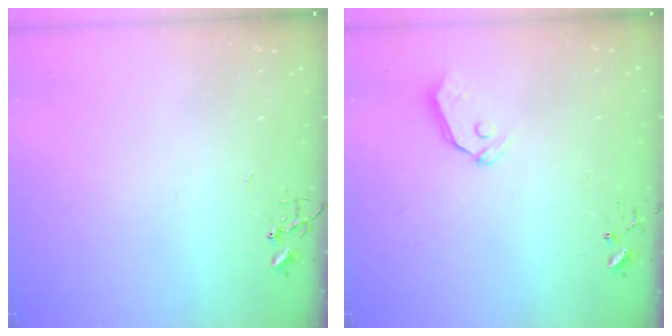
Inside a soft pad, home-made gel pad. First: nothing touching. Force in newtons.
{"total": 4.8, "press": 4.8, "slide": 0.4}